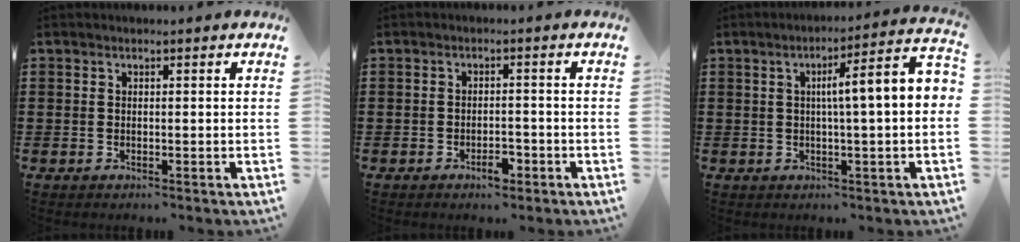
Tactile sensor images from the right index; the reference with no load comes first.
{"total": 2.9, "force": [-1.8, 1.2, 1.9], "torque": [-0.034, 0.002, -0.034]}
{"total": 6.2, "force": [0.1, 0.0, 6.2], "torque": [-0.100, -0.013, -0.014]}